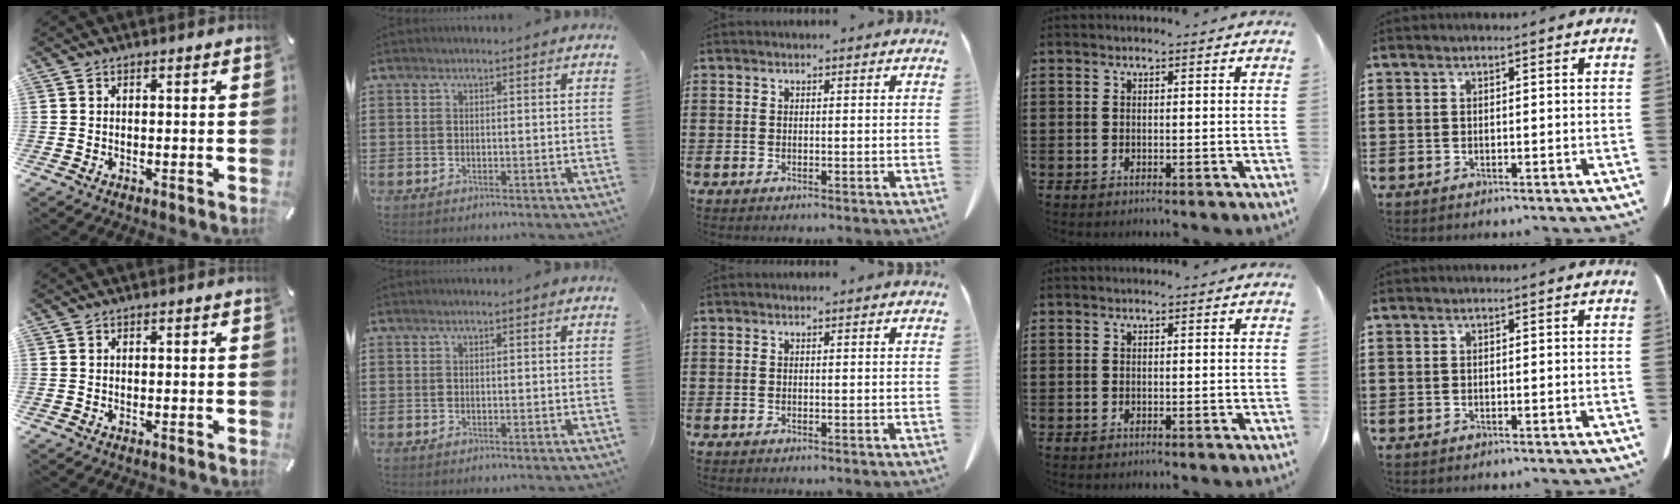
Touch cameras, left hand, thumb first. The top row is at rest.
{}